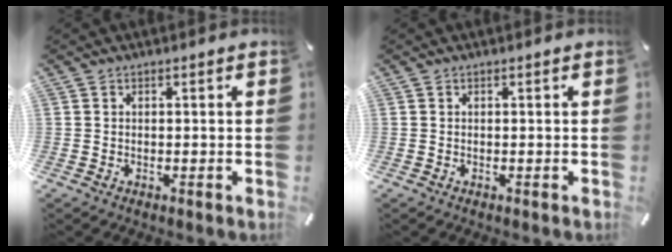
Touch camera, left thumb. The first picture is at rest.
{"total": 0.0}